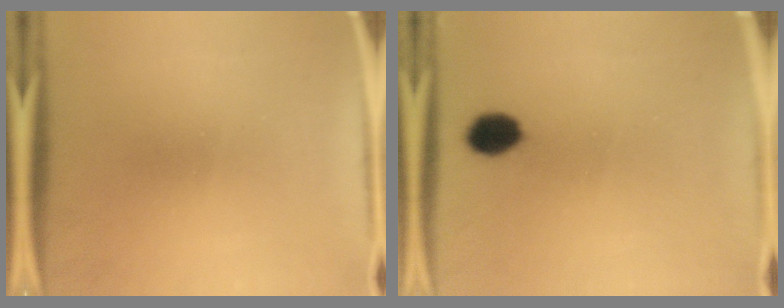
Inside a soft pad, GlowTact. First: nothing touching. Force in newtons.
{"total": 5.3}